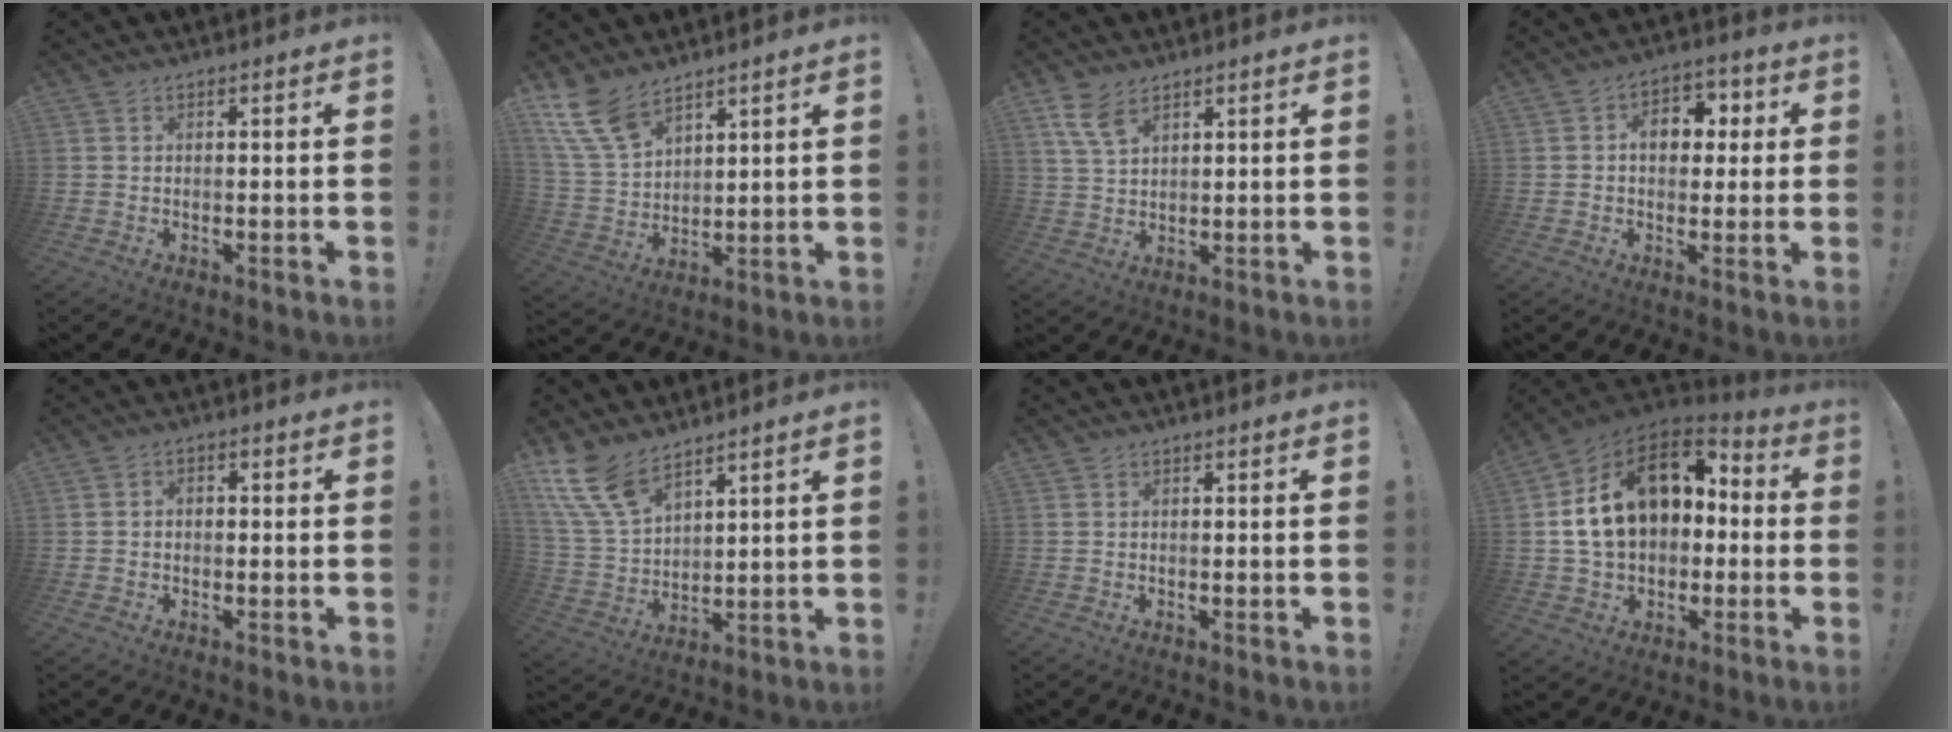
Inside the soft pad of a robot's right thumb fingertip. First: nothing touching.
{"total": 11.7, "force": [8.6, 5.5, 5.7], "torque": [-0.128, -0.047, 0.168]}
{"total": 6.9, "force": [4.5, 3.2, 4.2], "torque": [-0.074, -0.021, 0.085]}
{"total": 9.0, "force": [1.4, 6.6, 5.9], "torque": [-0.083, 0.013, 0.025]}
{"total": 2.1, "force": [-1.3, 1.3, 1.0], "torque": [-0.019, 0.012, -0.022]}
{"total": 12.0, "force": [8.9, 5.1, 6.3], "torque": [-0.146, -0.047, 0.174]}
{"total": 0.0}
{"total": 20.2, "force": [4.8, 14.0, 13.7], "torque": [-0.222, 0.001, 0.097]}